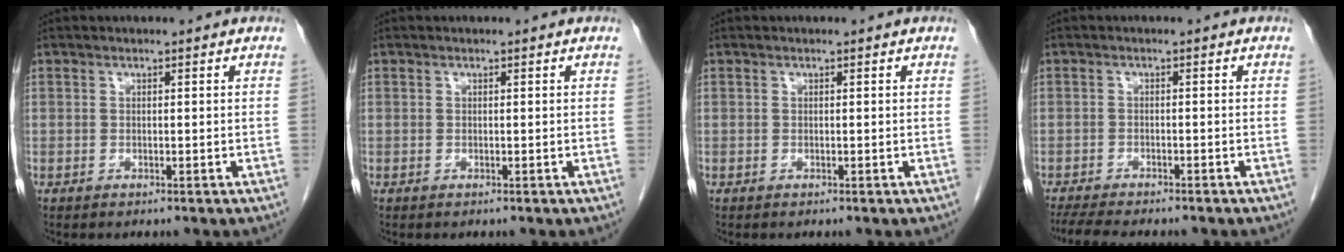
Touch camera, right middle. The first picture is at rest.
{"total": 0.0}
{"total": 0.0}
{"total": 8.2, "force": [-7.0, 1.4, 3.9], "torque": [-0.064, -0.011, -0.104]}